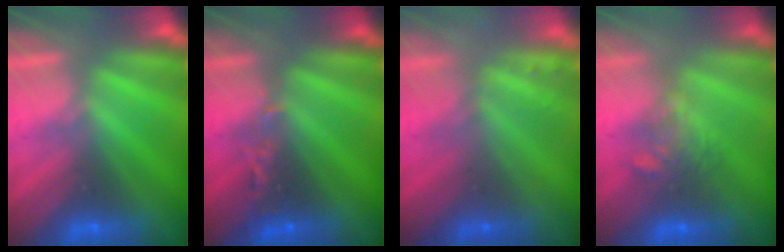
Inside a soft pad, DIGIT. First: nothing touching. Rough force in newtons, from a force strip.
{"total": 2.5}
{"total": 2.2}
{"total": 3.9}